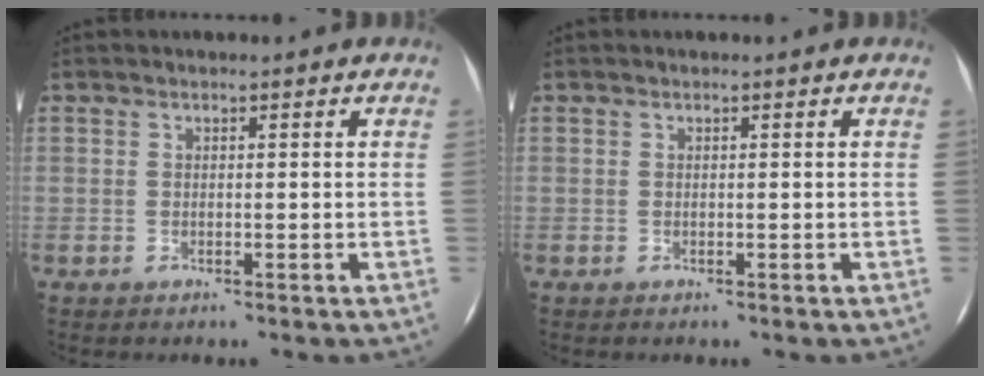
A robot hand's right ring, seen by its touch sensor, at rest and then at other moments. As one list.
[{"total": 0.0}]